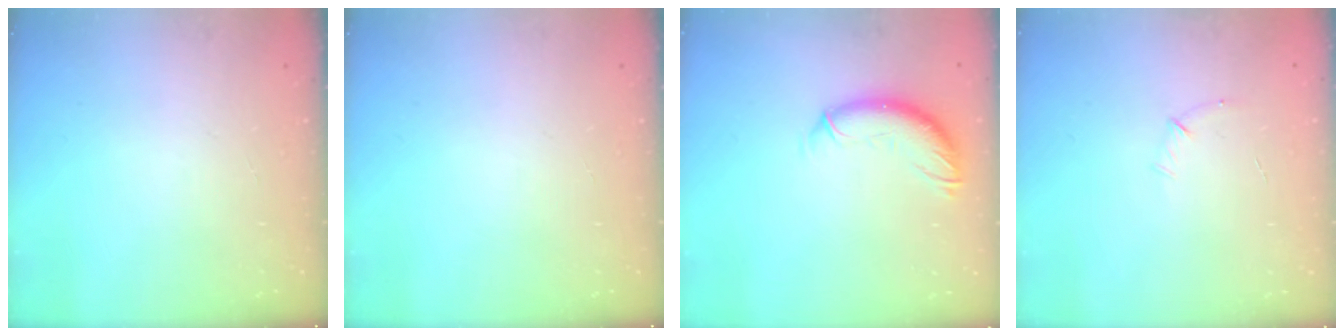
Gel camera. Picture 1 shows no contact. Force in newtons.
{"total": 0.0}
{"total": 10.7, "press": 10.6, "slide": 1.0}
{"total": 4.9, "press": 4.7, "slide": 1.2}